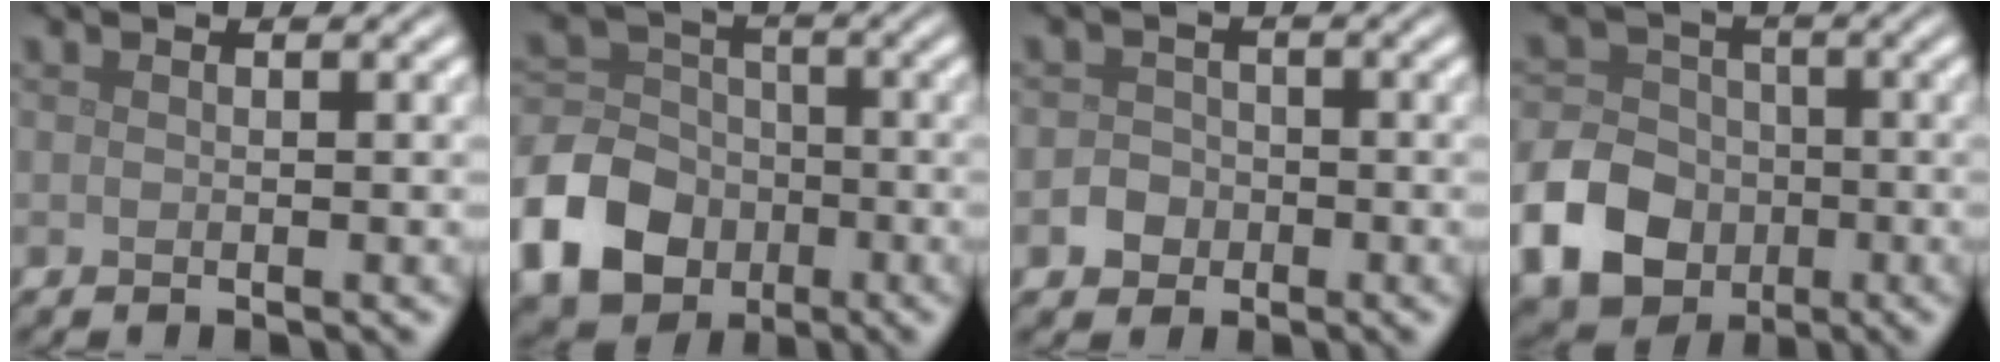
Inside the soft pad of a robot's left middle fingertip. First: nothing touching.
{"total": 9.9, "force": [-4.1, 7.7, 4.5], "torque": [-0.103, -0.008, -0.097]}
{"total": 2.0, "force": [-0.8, 1.8, 0.6], "torque": [0.003, 0.001, -0.020]}
{"total": 10.1, "force": [-4.0, 8.2, 4.4], "torque": [-0.086, -0.034, -0.101]}